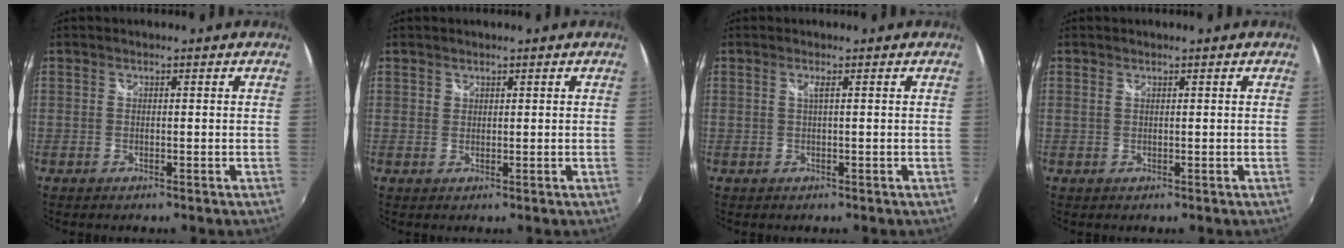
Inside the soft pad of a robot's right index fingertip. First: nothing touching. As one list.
[{"total": 0.9, "force": [0.7, 0.6, 0.0], "torque": [0.002, 0.002, 0.011]}, {"total": 1.0, "force": [0.1, -0.3, 0.9], "torque": [-0.017, 0.000, 0.002]}, {"total": 0.0}]